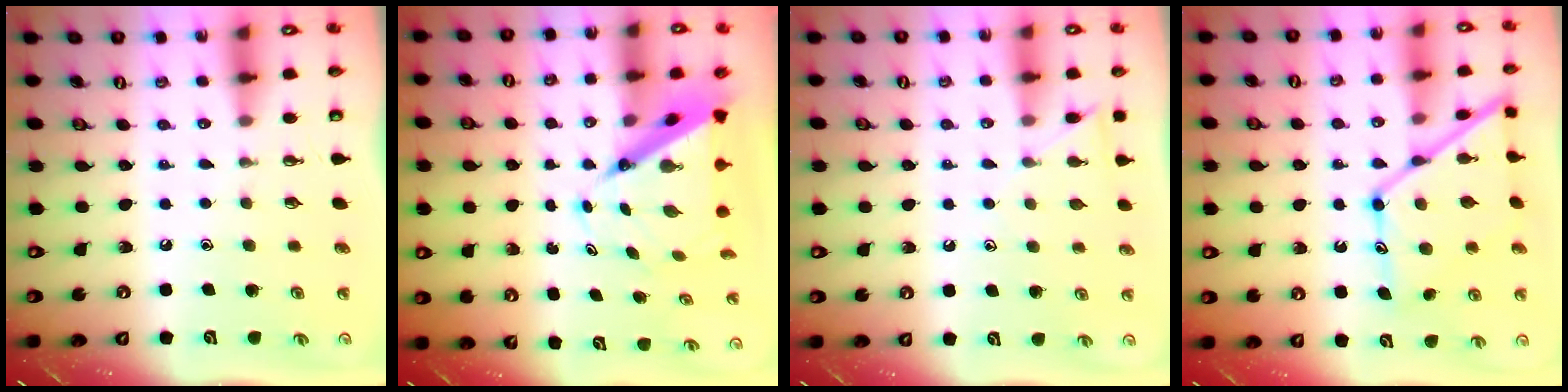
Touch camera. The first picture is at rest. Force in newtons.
{"total": 8.6, "press": 8.5, "slide": 0.8}
{"total": 6.7, "press": 6.7, "slide": 0.6}
{"total": 16.3, "press": 16.3, "slide": 1.3}